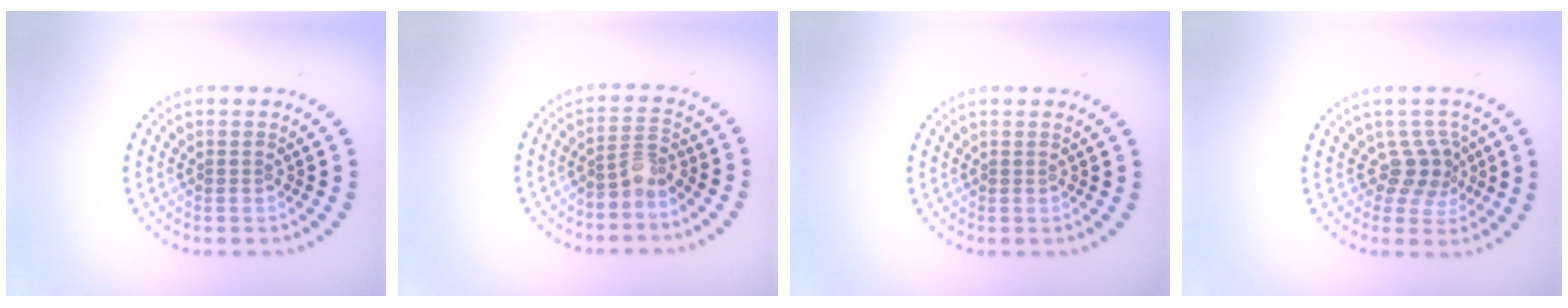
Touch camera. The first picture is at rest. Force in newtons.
{"total": 2.1, "press": 1.6, "slide": 1.4}
{"total": 0.0}
{"total": 2.6, "press": 1.8, "slide": 1.8}